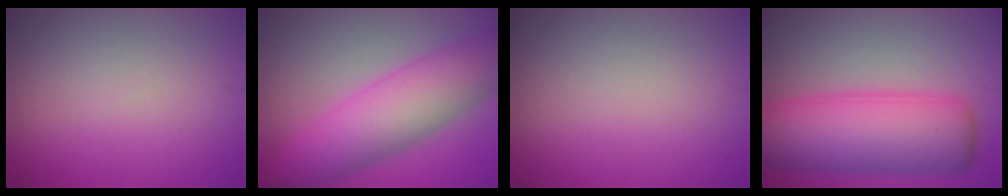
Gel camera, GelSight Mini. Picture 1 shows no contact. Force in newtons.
{"total": 7.7, "press": 7.7, "slide": 0.1}
{"total": 0.0}
{"total": 10.5, "press": 10.5, "slide": 0.3}